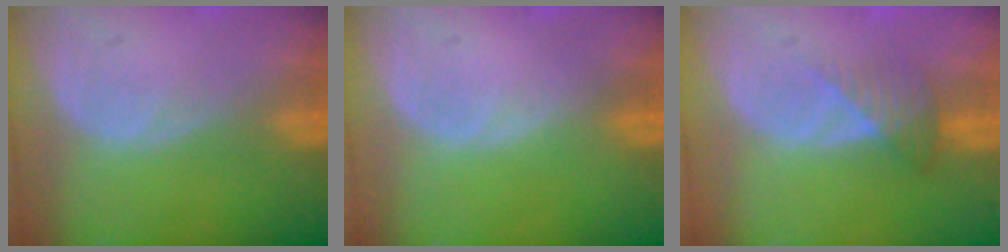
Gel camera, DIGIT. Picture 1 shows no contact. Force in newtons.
{"total": 0.0}
{"total": 3.4, "press": 3.0, "slide": 1.7}